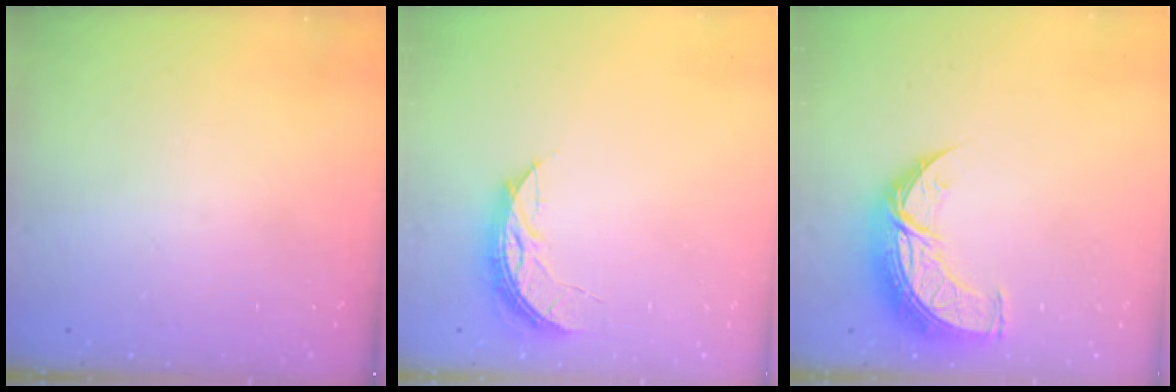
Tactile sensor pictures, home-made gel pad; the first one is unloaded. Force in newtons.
{"total": 6.1, "press": 6.1, "slide": 0.4}
{"total": 10.7, "press": 10.6, "slide": 0.8}